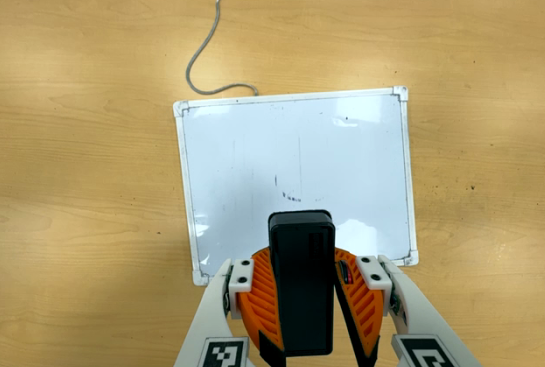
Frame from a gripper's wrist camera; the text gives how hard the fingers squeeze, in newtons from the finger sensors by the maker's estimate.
{"total": 10.0, "left": 10.1, "right": 9.9}